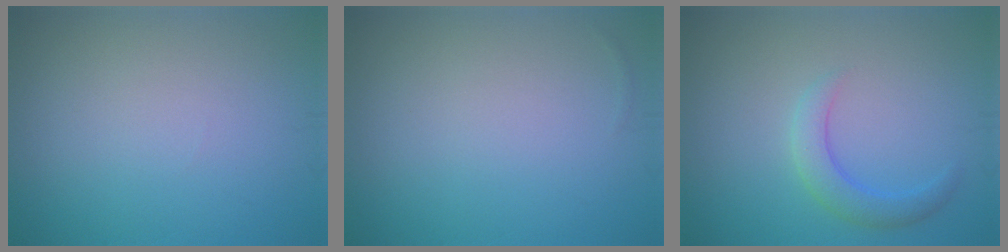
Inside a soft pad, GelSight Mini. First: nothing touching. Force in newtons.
{"total": 0.0}
{"total": 2.6, "press": 2.6, "slide": 0.1}